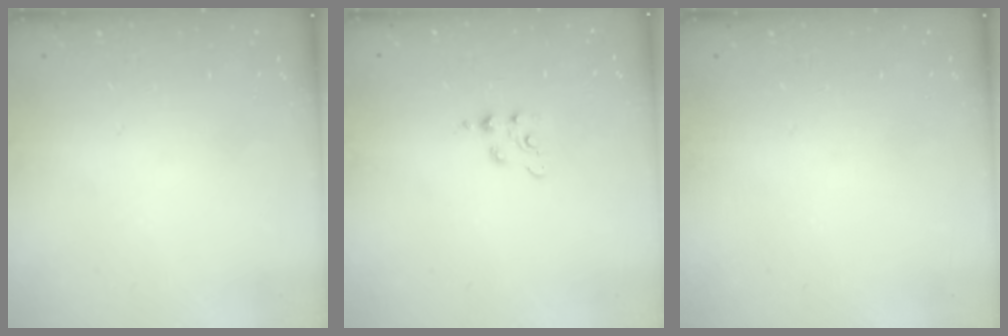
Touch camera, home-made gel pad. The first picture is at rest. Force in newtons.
{"total": 2.8, "press": 2.8, "slide": 0.4}
{"total": 0.0}